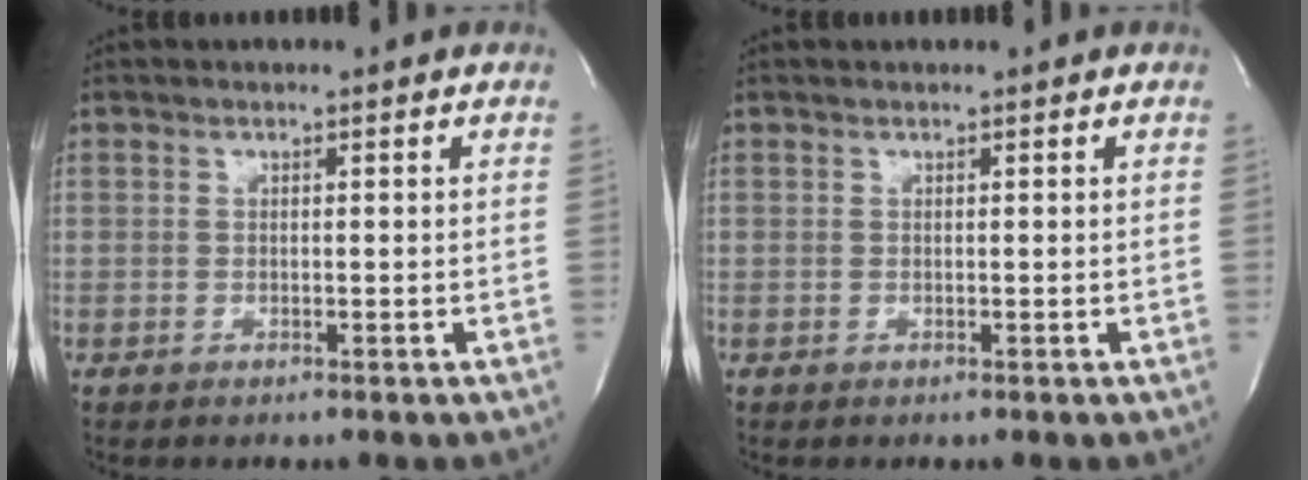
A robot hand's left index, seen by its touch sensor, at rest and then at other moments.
{"total": 0.0}